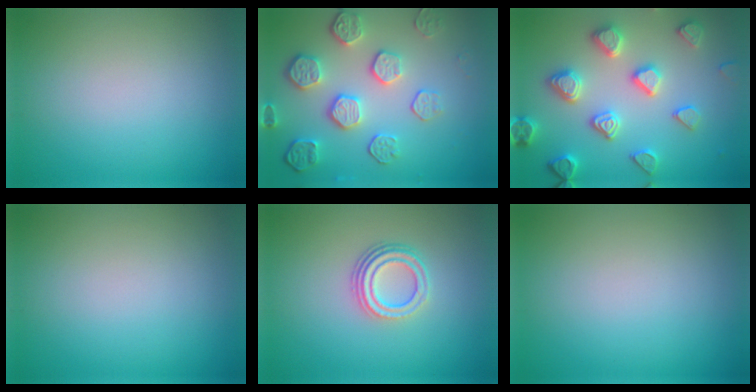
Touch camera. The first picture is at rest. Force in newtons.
{"total": 5.4, "press": 4.2, "slide": 3.3}
{"total": 4.6, "press": 4.5, "slide": 1.0}
{"total": 0.0}
{"total": 3.4, "press": 2.5, "slide": 2.4}
{"total": 0.0}